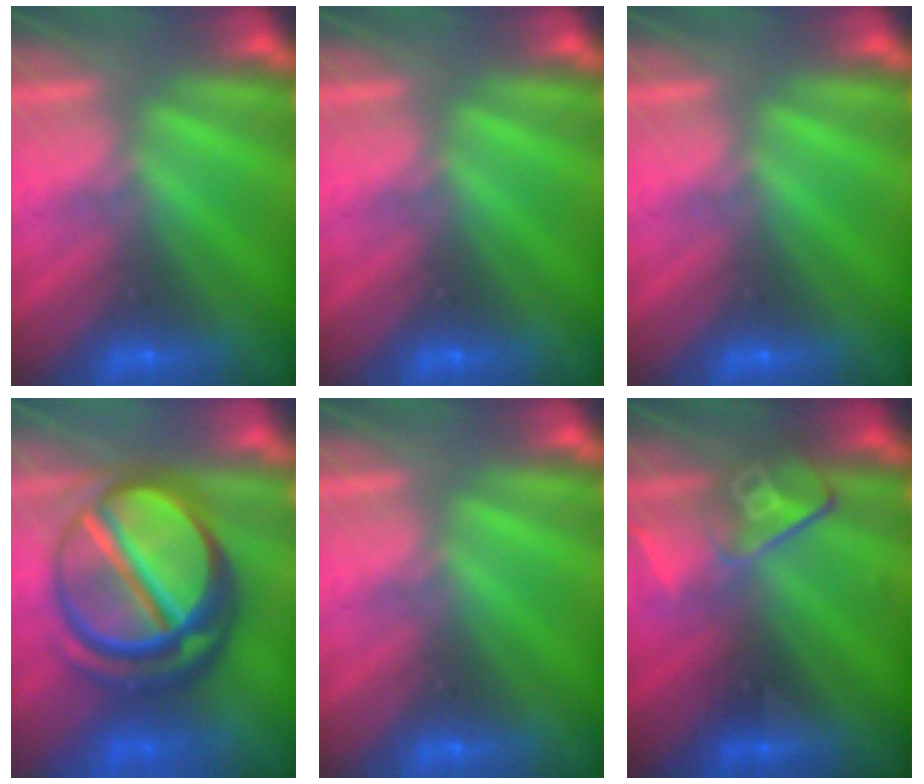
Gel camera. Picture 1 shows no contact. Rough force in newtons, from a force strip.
{"total": 0.0}
{"total": 0.0}
{"total": 7.1}
{"total": 0.0}
{"total": 2.8}